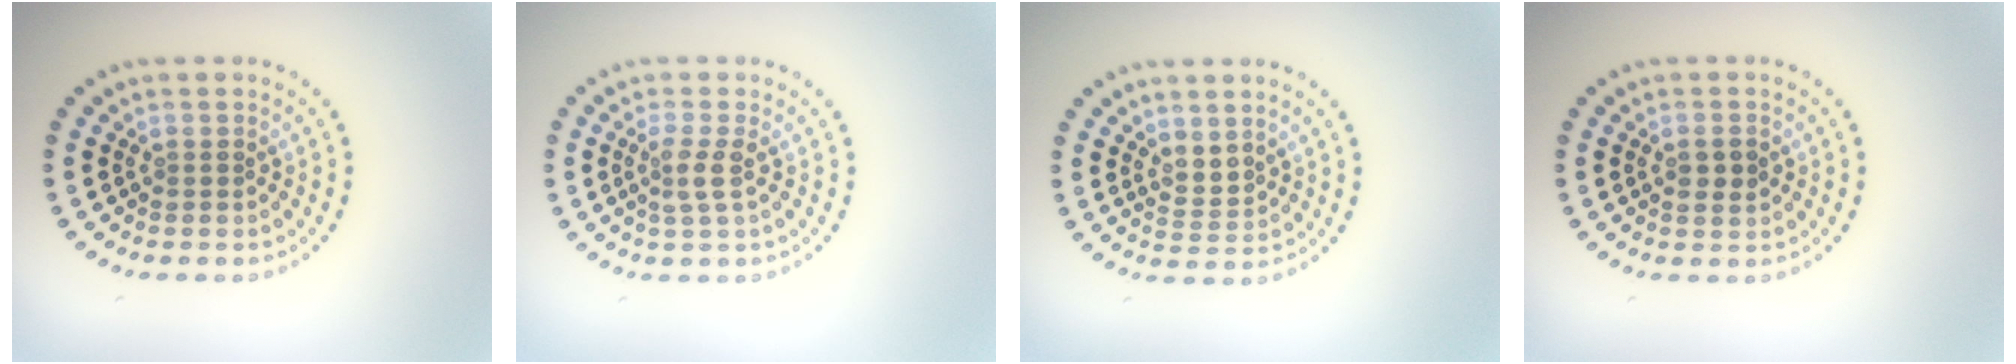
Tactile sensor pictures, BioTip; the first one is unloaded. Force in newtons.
{"total": 1.8, "press": 1.4, "slide": 1.1}
{"total": 1.7, "press": 1.4, "slide": 1.0}
{"total": 1.6, "press": 1.6, "slide": 0.1}